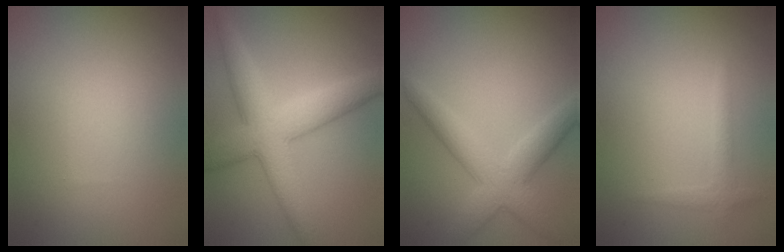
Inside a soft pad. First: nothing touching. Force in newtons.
{"total": 6.5, "press": 6.5, "slide": 0.1}
{"total": 4.6, "press": 4.6, "slide": 0.3}
{"total": 1.2, "press": 1.2, "slide": 0.0}